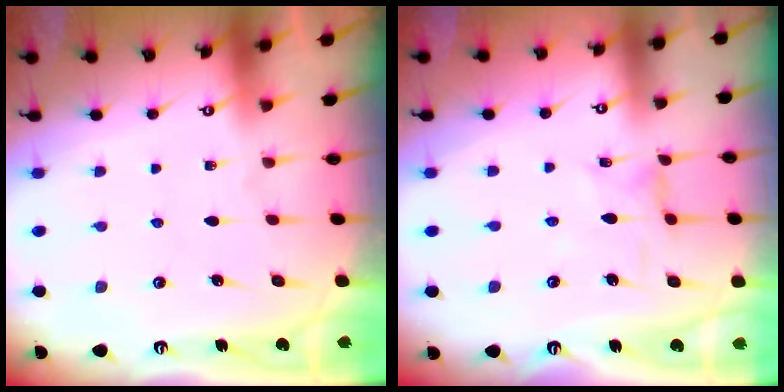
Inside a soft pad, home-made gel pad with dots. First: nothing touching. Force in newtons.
{"total": 1.2, "press": 1.2, "slide": 0.4}